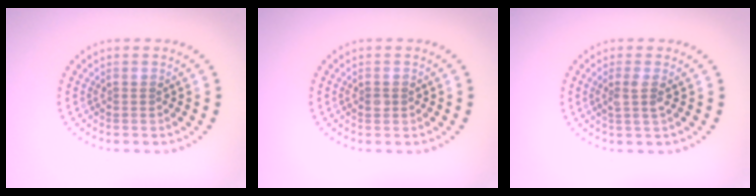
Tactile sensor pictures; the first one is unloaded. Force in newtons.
{"total": 0.9, "press": 0.9, "slide": 0.0}
{"total": 1.6, "press": 1.2, "slide": 1.0}